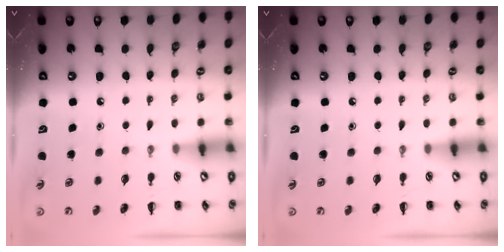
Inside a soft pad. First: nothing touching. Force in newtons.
{"total": 0.0}